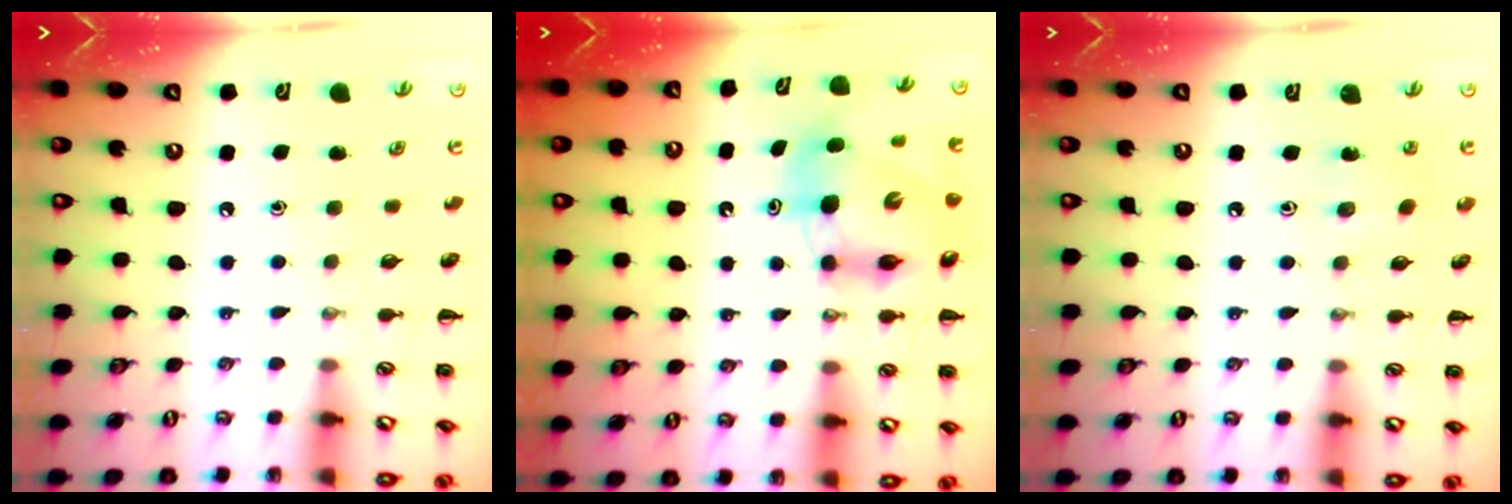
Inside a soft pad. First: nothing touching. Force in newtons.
{"total": 8.3, "press": 7.9, "slide": 2.5}
{"total": 2.7, "press": 2.6, "slide": 0.9}